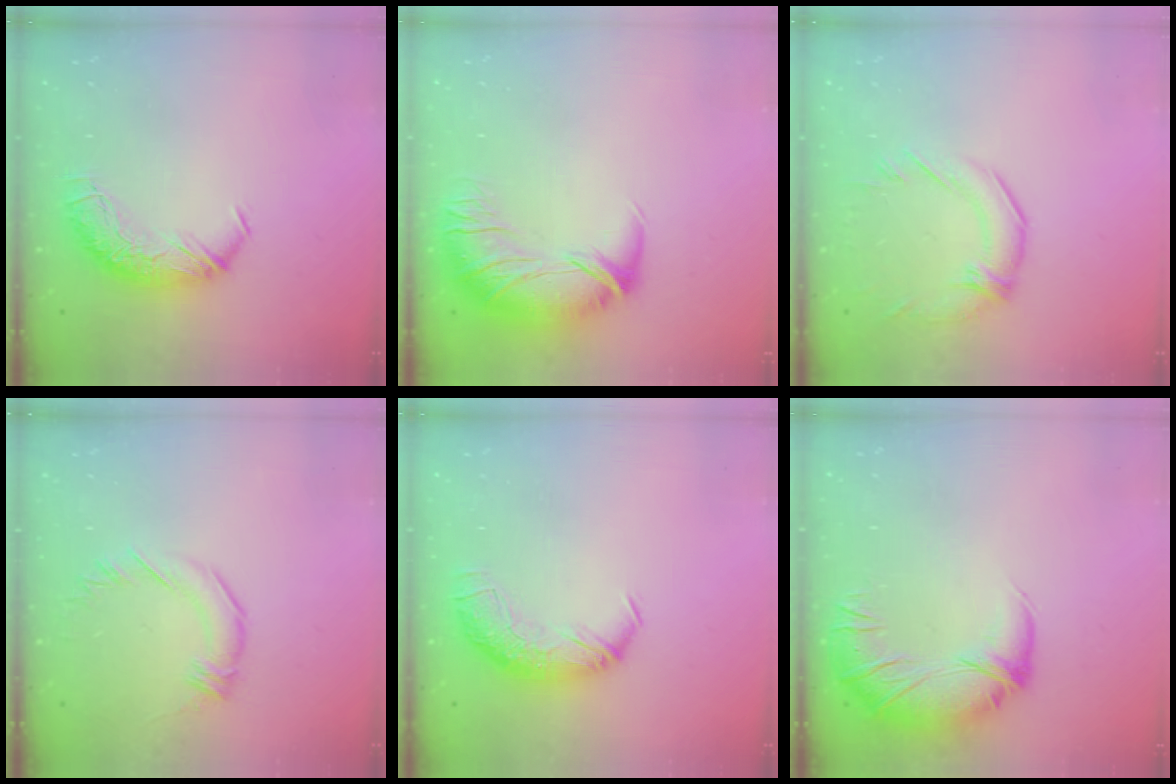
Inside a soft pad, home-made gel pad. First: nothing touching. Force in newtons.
{"total": 2.8, "press": 0.1, "slide": 2.8}
{"total": 2.1, "press": 1.4, "slide": 1.6}
{"total": 2.5, "press": 2.4, "slide": 0.3}
{"total": 1.8, "press": 0.7, "slide": 1.6}
{"total": 2.9, "press": 0.4, "slide": 2.9}